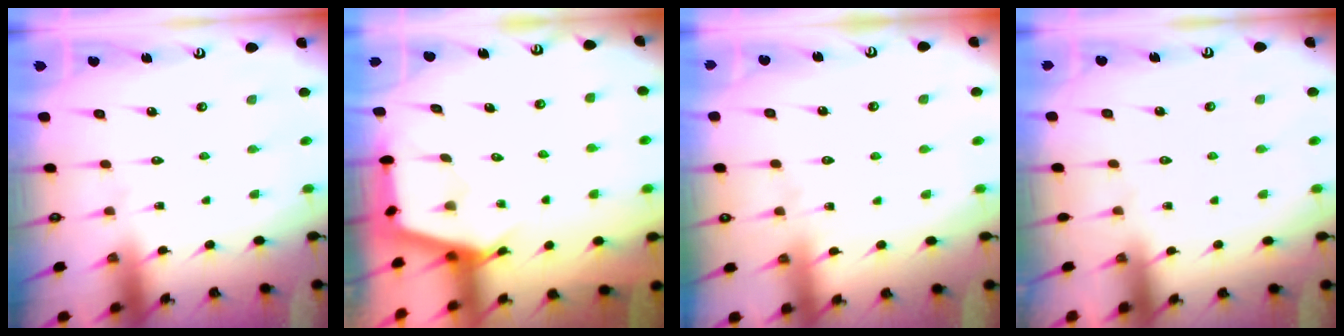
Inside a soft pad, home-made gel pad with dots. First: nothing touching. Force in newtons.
{"total": 2.8, "press": 2.7, "slide": 0.4}
{"total": 3.4, "press": 3.3, "slide": 0.4}
{"total": 0.0}